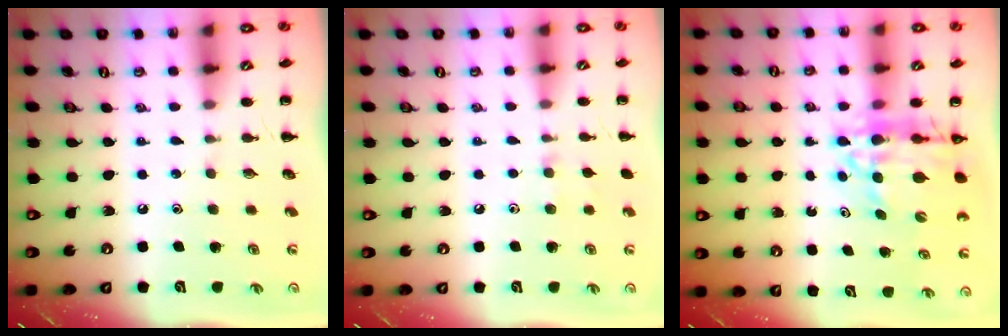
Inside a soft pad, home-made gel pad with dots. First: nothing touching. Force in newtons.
{"total": 5.1, "press": 4.9, "slide": 1.6}
{"total": 14.6, "press": 14.0, "slide": 4.2}